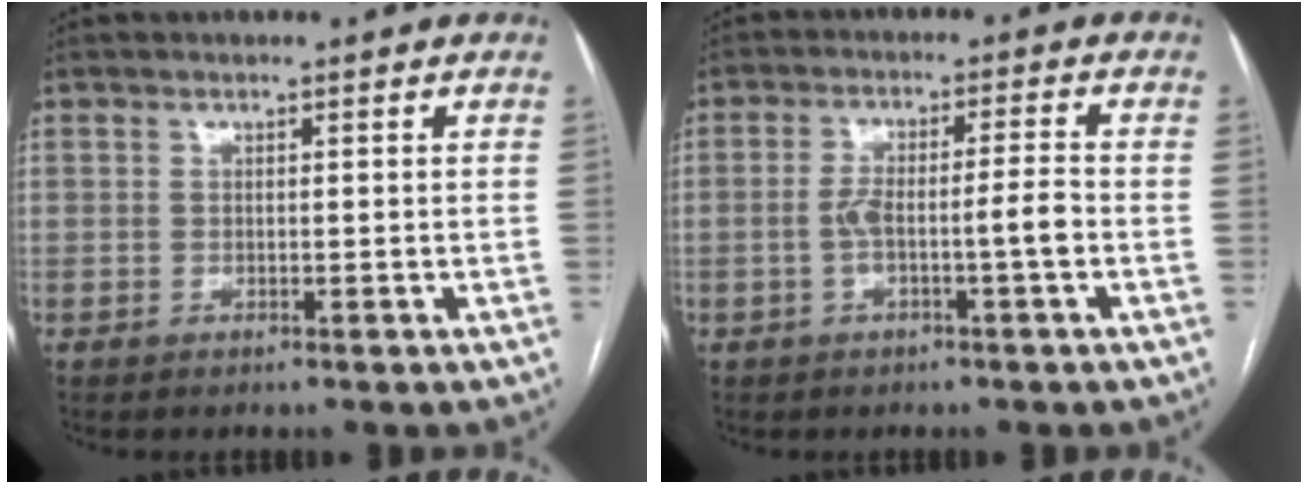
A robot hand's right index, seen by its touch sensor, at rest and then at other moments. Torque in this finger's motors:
{"motor_torque": [0.50, -0.01, 0.16, 0.11]}